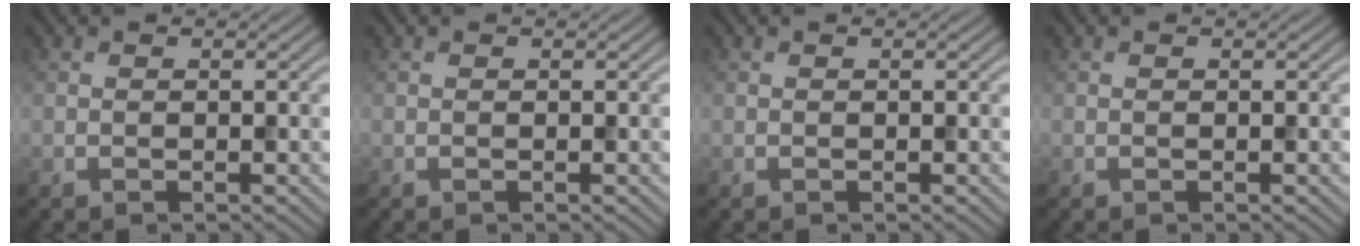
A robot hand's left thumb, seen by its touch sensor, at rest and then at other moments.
{"total": 0.0}
{"total": 0.0}
{"total": 0.0}